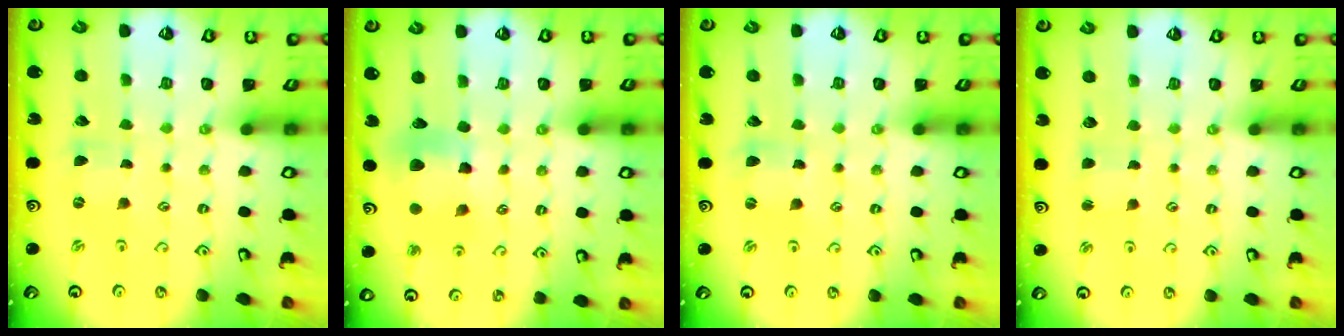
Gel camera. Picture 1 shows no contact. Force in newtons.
{"total": 9.6, "press": 9.5, "slide": 1.1}
{"total": 1.6, "press": 1.6, "slide": 0.3}
{"total": 2.3, "press": 2.3, "slide": 0.3}